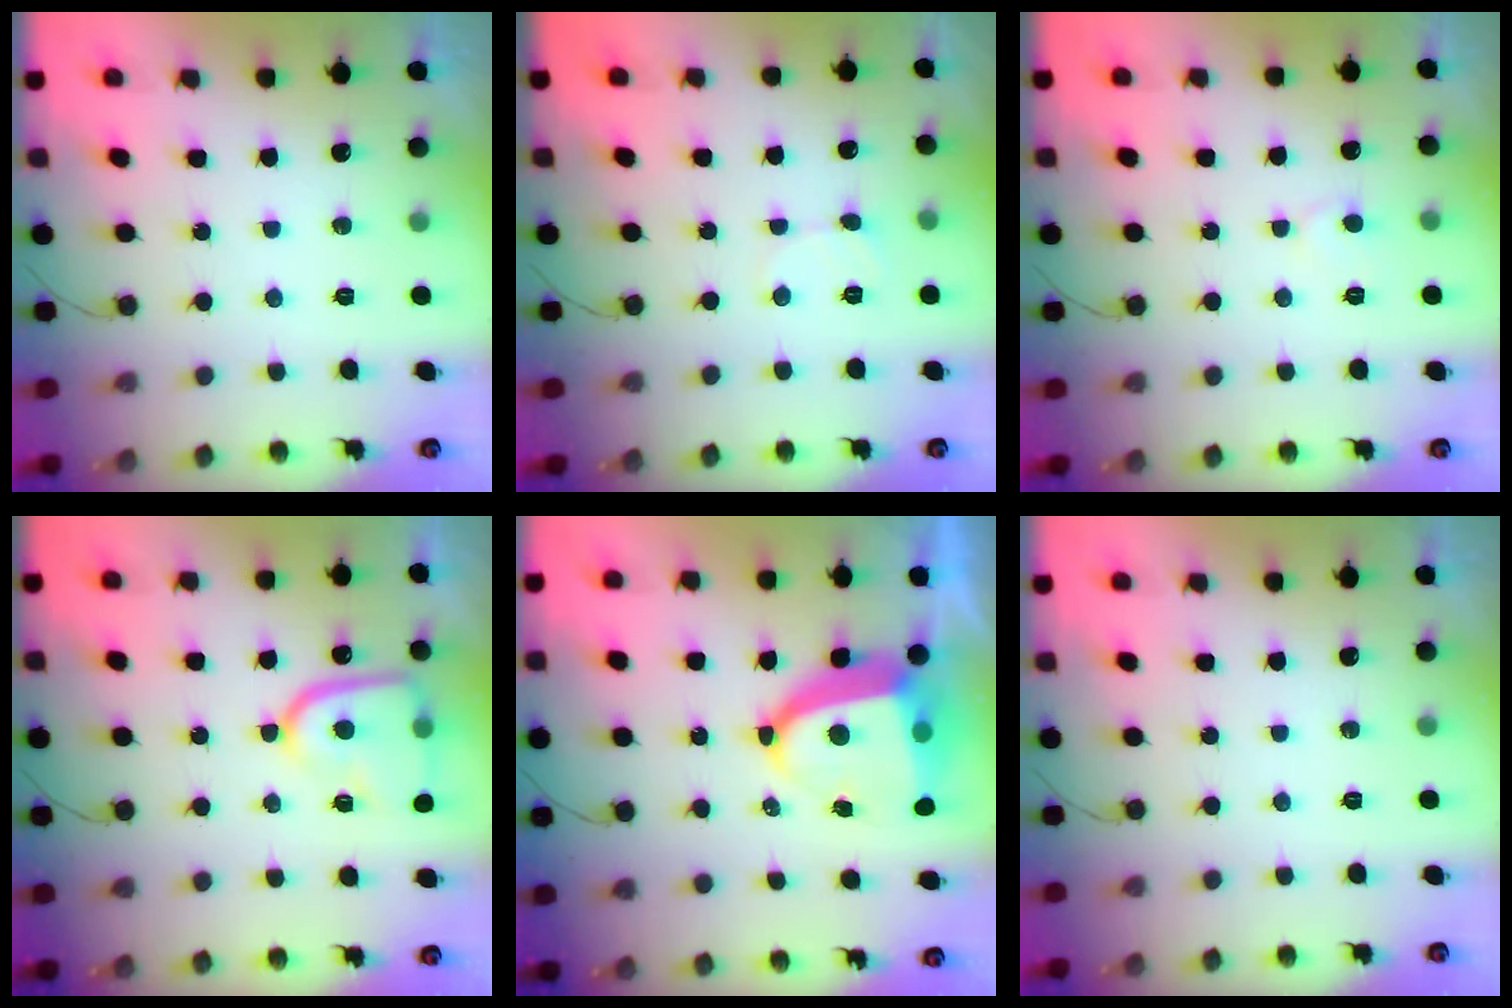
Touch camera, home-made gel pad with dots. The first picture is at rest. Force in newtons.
{"total": 3.5, "press": 3.5, "slide": 0.3}
{"total": 4.1, "press": 4.1, "slide": 0.4}
{"total": 14.5, "press": 14.4, "slide": 1.4}
{"total": 12.7, "press": 12.6, "slide": 1.6}
{"total": 0.0}